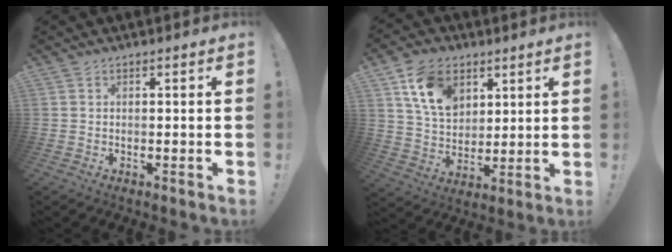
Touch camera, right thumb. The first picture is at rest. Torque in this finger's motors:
{"motor_torque": [2.01, 3.00, 0.65, -0.55, 0.58]}